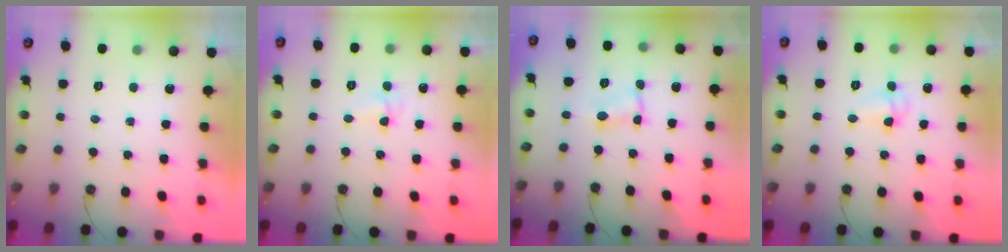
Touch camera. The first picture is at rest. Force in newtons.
{"total": 4.2, "press": 2.8, "slide": 3.1}
{"total": 1.2, "press": 1.2, "slide": 0.2}
{"total": 4.4, "press": 3.4, "slide": 2.8}